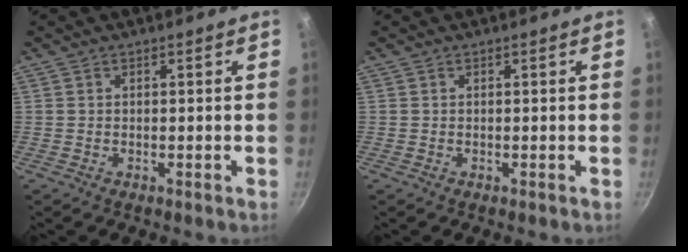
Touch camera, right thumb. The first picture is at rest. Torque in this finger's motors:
{"motor_torque": [0.00, 0.00, -0.01, 0.01, 0.01]}